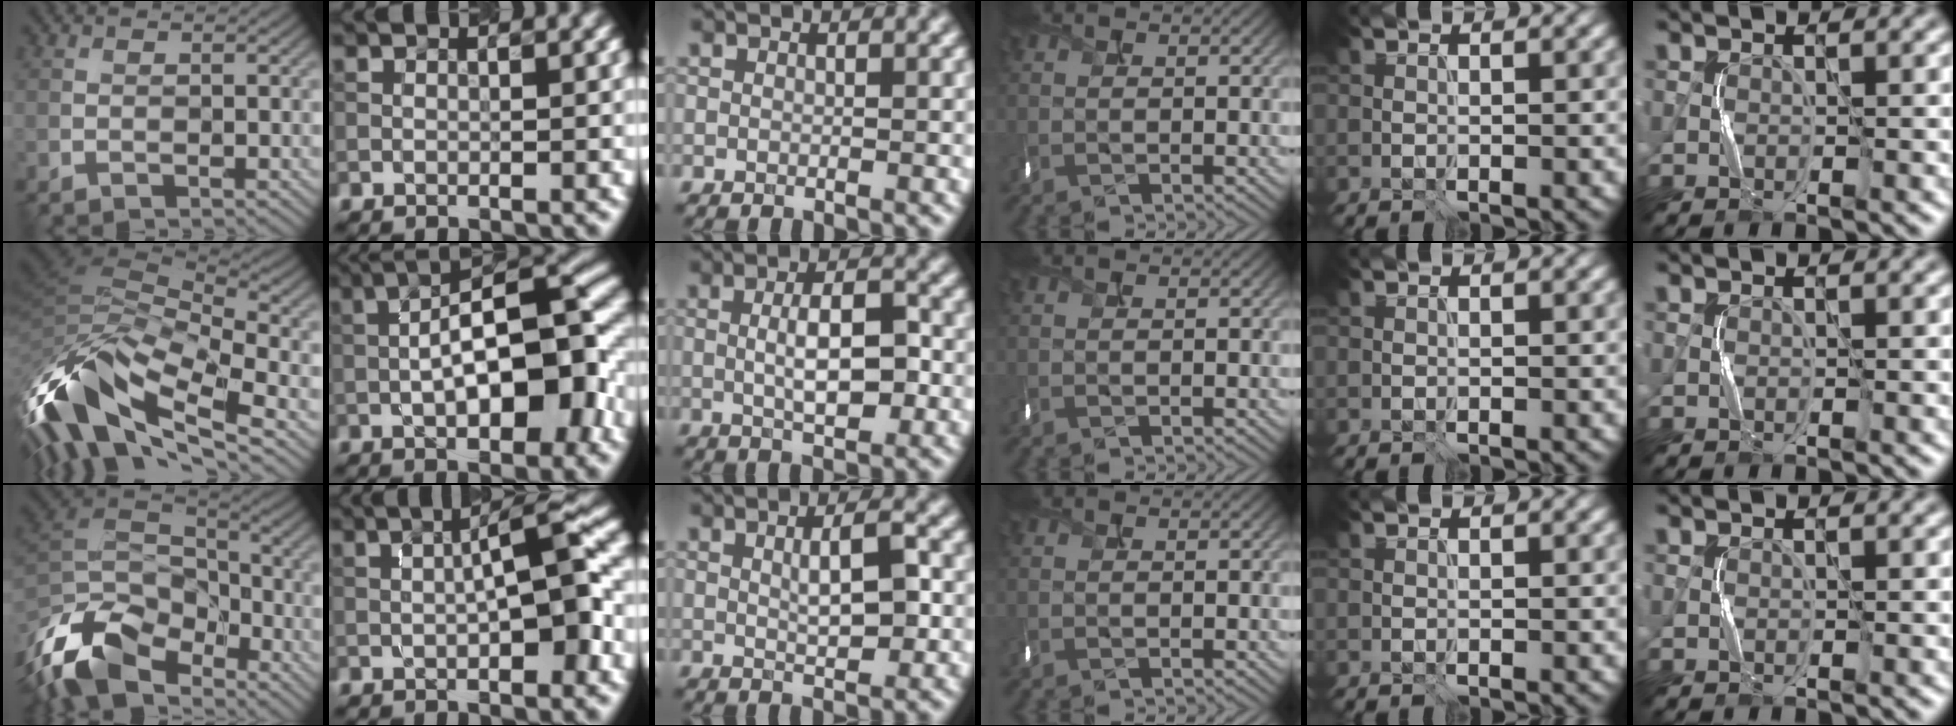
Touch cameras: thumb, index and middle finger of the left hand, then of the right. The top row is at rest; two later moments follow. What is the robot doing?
{"motion": "shake", "object": "box of matches"}